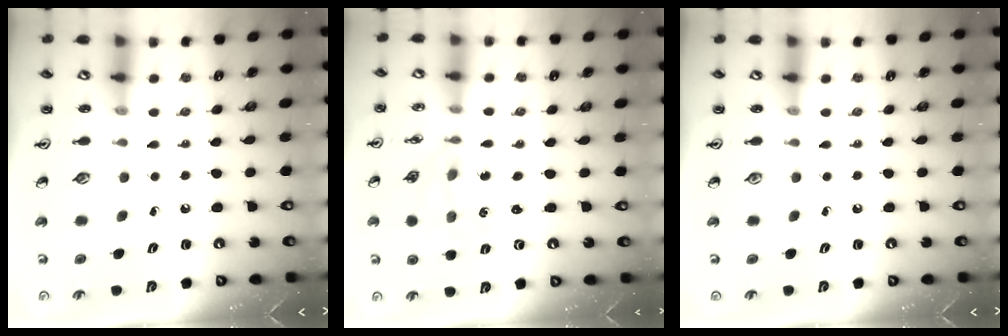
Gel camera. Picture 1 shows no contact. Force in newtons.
{"total": 1.2, "press": 1.2, "slide": 0.2}
{"total": 0.0}